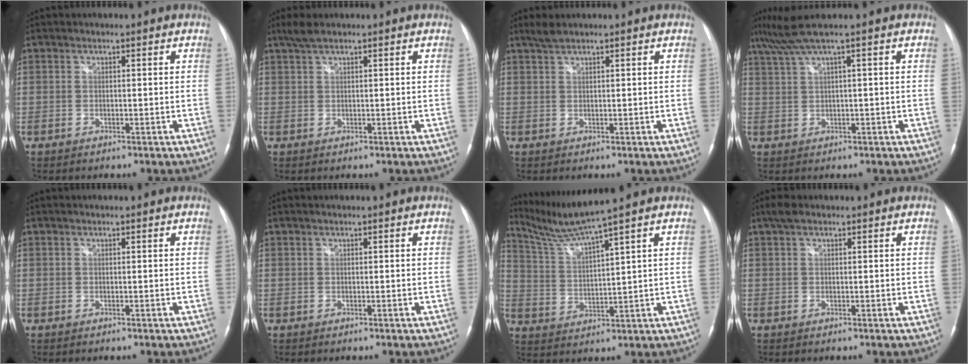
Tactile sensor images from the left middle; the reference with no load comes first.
{"total": 2.3, "force": [1.8, 0.1, 1.4], "torque": [-0.041, 0.011, 0.040]}
{"total": 1.8, "force": [1.6, -0.1, 0.9], "torque": [-0.026, 0.008, 0.036]}
{"total": 4.3, "force": [2.7, -1.3, 3.1], "torque": [-0.077, 0.024, 0.061]}
{"total": 0.0}
{"total": 0.0}
{"total": 7.7, "force": [6.5, -2.6, 3.2], "torque": [-0.074, -0.006, 0.133]}
{"total": 2.1, "force": [1.5, 0.7, 1.4], "torque": [-0.033, 0.019, 0.029]}